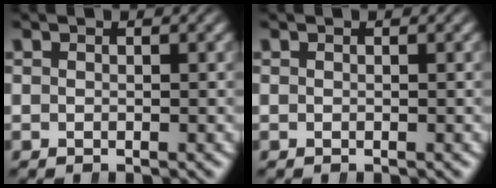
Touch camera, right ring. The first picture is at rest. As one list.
[{"total": 0.0}]